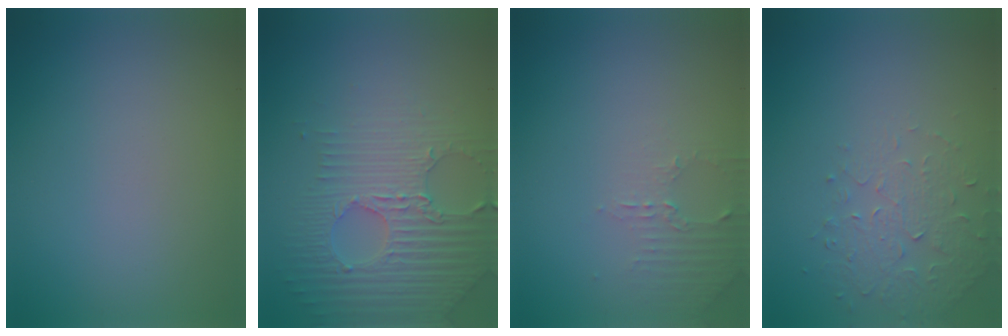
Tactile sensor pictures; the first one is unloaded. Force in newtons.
{"total": 4.8, "press": 4.4, "slide": 2.0}
{"total": 1.8, "press": 1.7, "slide": 0.5}
{"total": 1.9, "press": 1.5, "slide": 1.1}